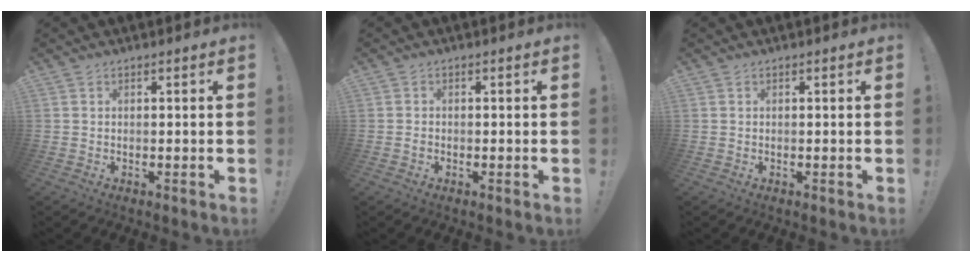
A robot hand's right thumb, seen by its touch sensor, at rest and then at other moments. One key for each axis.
{"total": 1.1, "fx": -0.8, "fy": 0.5, "fz": 0.6, "tx": -0.015, "ty": 0.005, "tz": -0.013}
{"total": 0.0}